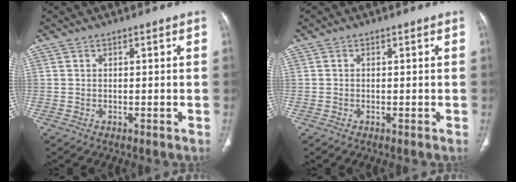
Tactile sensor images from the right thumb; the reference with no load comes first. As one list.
[{"total": 1.2, "force": [0.5, 0.3, -1.0], "torque": [0.013, 0.000, 0.007]}]